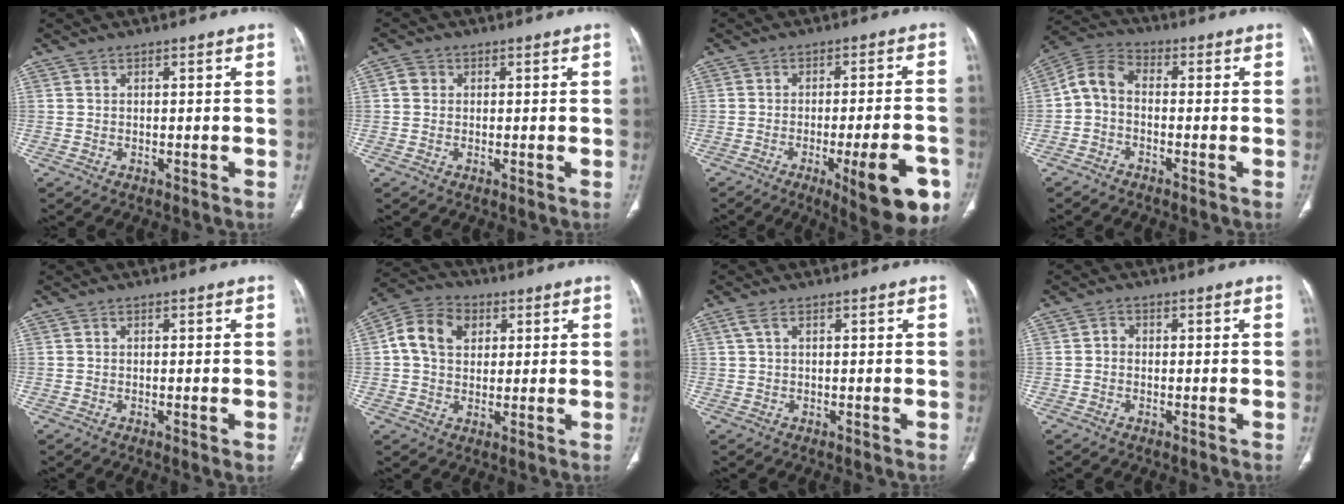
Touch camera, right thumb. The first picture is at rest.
{"total": 2.2, "force": [0.3, 2.1, 0.9], "torque": [-0.007, 0.005, 0.004]}
{"total": 15.4, "force": [-6.6, 3.7, 13.4], "torque": [-0.138, 0.020, -0.079]}
{"total": 6.1, "force": [-1.0, 4.0, 4.5], "torque": [-0.082, 0.026, -0.037]}
{"total": 1.5, "force": [-0.4, 0.2, 1.4], "torque": [-0.023, -0.005, -0.004]}
{"total": 9.9, "force": [2.5, 7.6, 5.8], "torque": [-0.089, 0.011, 0.038]}
{"total": 2.0, "force": [0.7, 0.8, 1.7], "torque": [-0.051, 0.015, 0.018]}
{"total": 1.3, "force": [-0.2, 1.2, 0.6], "torque": [0.000, 0.006, -0.008]}